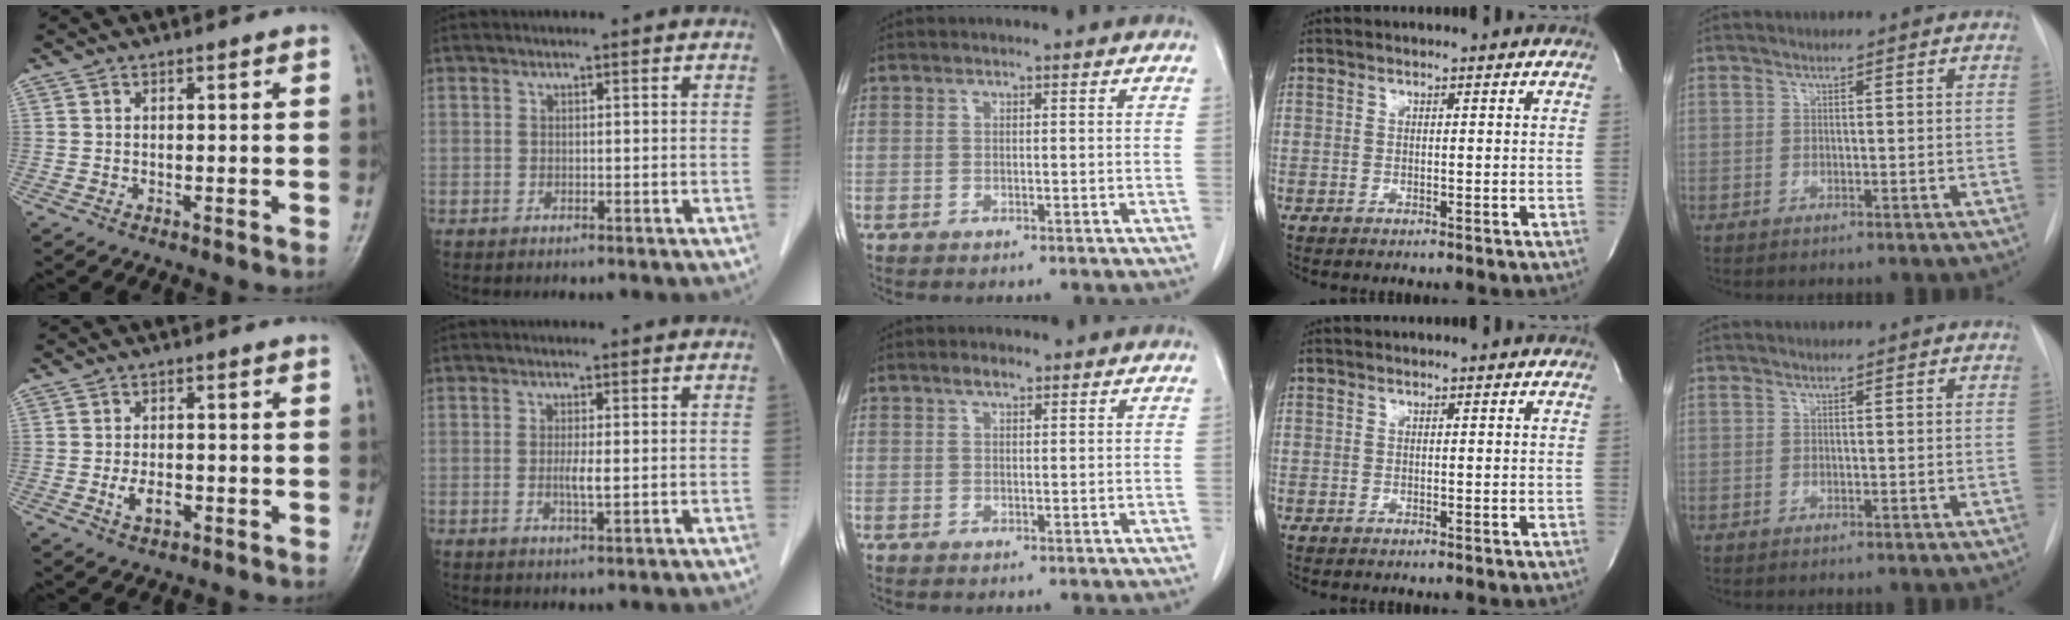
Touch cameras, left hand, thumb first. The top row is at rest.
{"thumb": {"total": 3.5, "force": [-1.1, 2.1, 2.6], "torque": [-0.044, 0.004, -0.017]}, "index": {"total": 2.0, "force": [-0.3, 0.1, 2.0], "torque": [-0.042, -0.007, -0.004]}, "middle": {"total": 1.8, "force": [1.3, 0.7, 1.1], "torque": [-0.023, 0.005, 0.022]}}